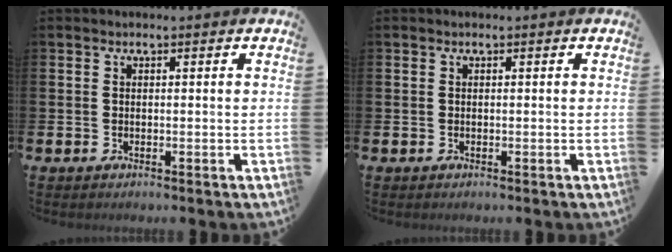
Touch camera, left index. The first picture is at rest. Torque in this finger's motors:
{"motor_torque": [-0.06, -0.06, 0.00, 0.00]}